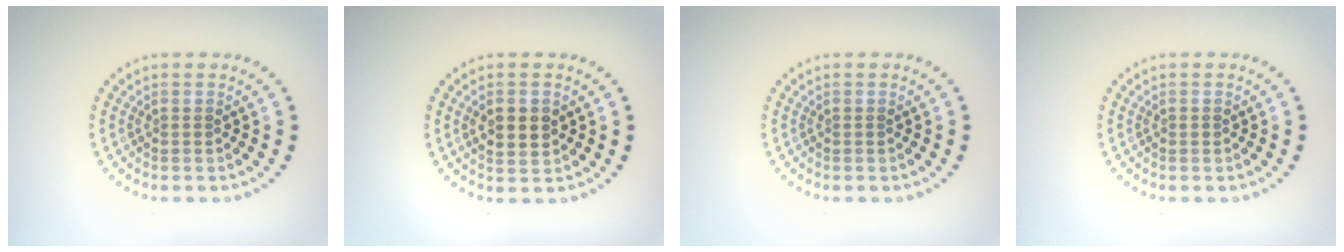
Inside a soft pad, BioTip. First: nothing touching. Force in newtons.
{"total": 3.4, "press": 3.4, "slide": 0.1}
{"total": 0.0}
{"total": 0.5, "press": 0.4, "slide": 0.3}